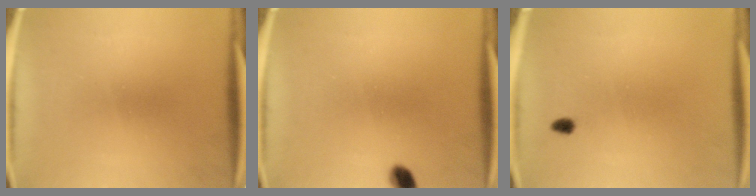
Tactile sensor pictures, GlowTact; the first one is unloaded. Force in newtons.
{"total": 2.9}
{"total": 1.5}